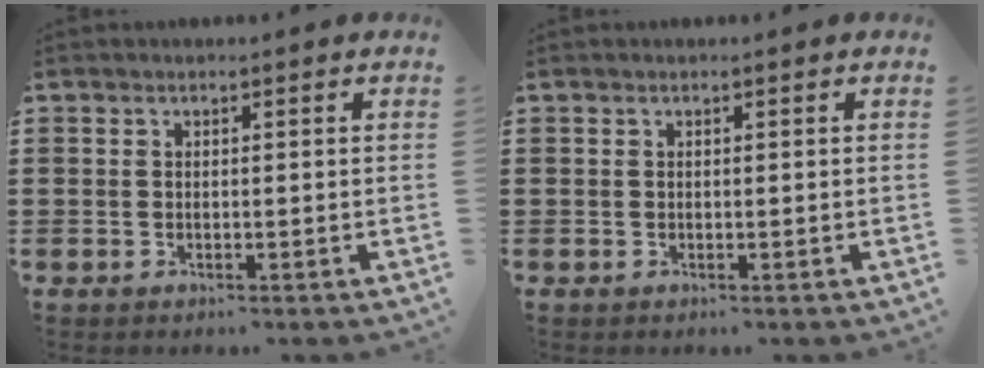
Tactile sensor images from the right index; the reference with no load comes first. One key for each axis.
{"total": 0.0}